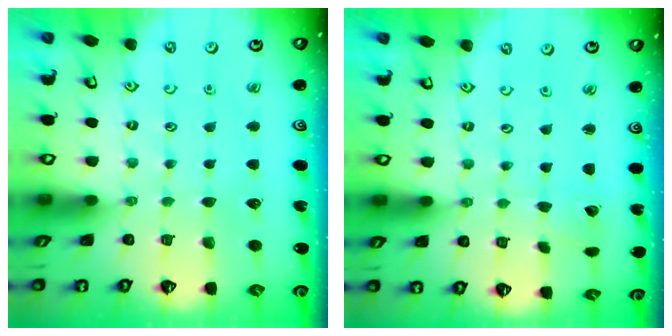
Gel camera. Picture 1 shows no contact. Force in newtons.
{"total": 1.3, "press": 1.3, "slide": 0.0}